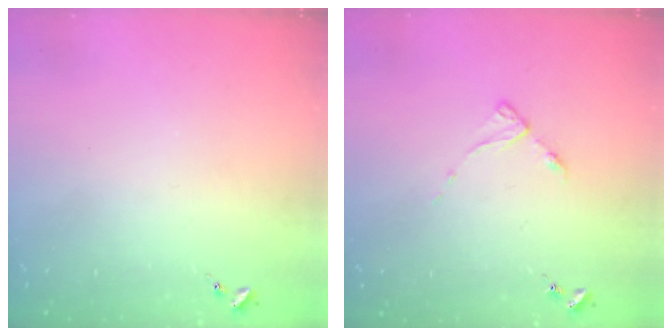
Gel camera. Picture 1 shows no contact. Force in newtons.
{"total": 3.5, "press": 3.5, "slide": 0.6}